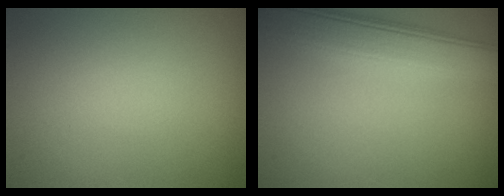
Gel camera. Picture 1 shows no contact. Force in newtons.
{"total": 6.8, "press": 6.8, "slide": 0.4}